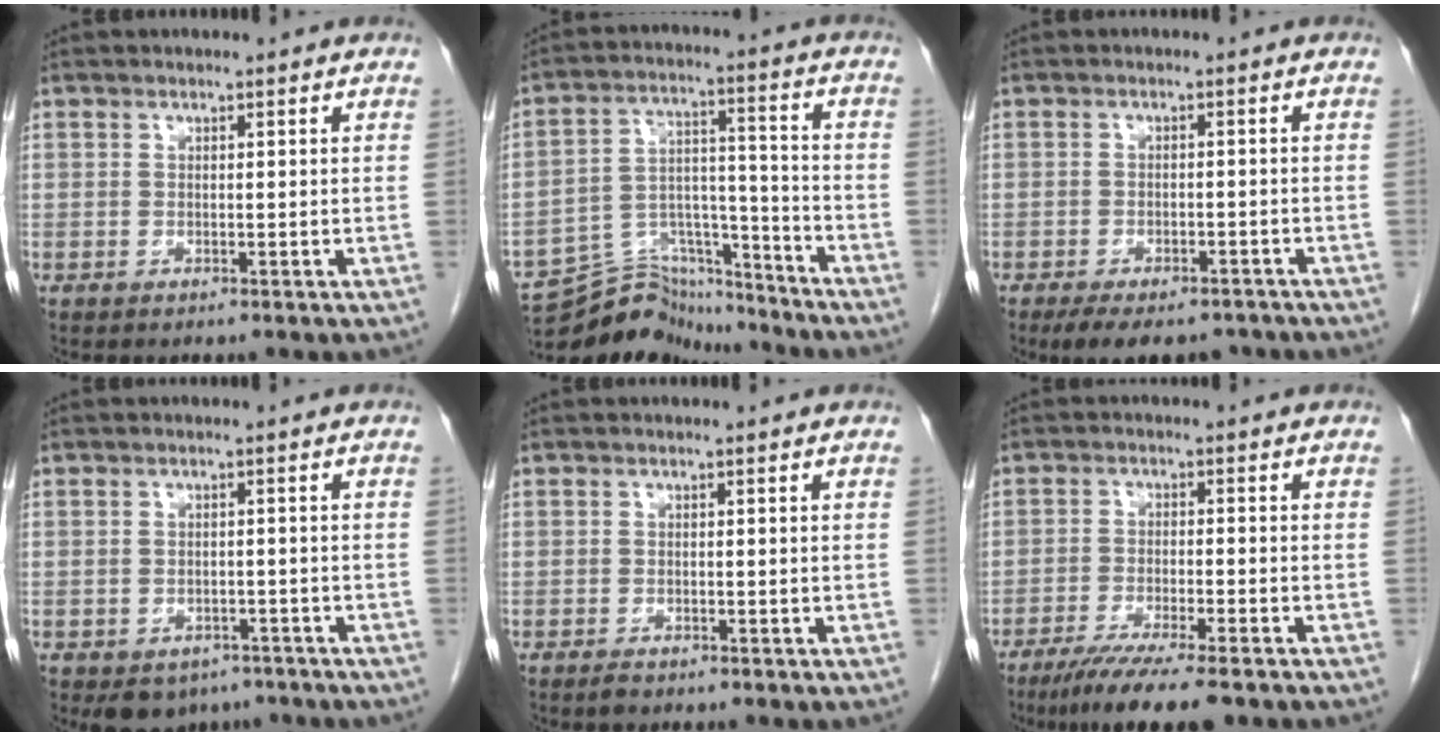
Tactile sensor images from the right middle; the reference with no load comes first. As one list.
[{"total": 12.1, "force": [-11.9, 2.4, -0.1], "torque": [0.002, 0.050, -0.200]}, {"total": 10.1, "force": [-7.9, 4.4, 4.4], "torque": [-0.063, -0.001, -0.108]}, {"total": 5.6, "force": [-3.9, 3.7, 1.5], "torque": [-0.013, 0.007, -0.049]}, {"total": 1.1, "force": [-0.9, 0.4, 0.4], "torque": [-0.012, -0.001, -0.013]}, {"total": 9.8, "force": [-7.5, 0.5, 6.2], "torque": [-0.094, -0.023, -0.119]}]